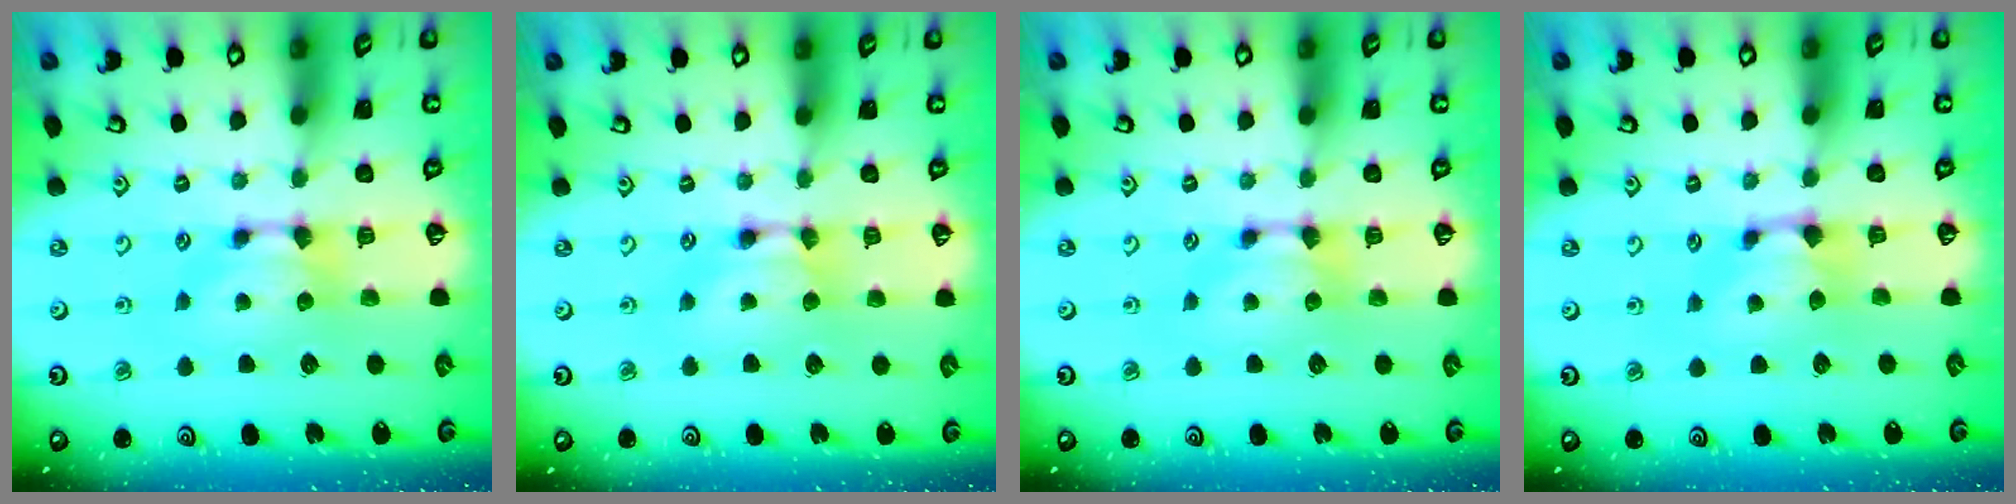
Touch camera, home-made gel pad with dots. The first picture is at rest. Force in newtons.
{"total": 1.5, "press": 1.5, "slide": 0.2}
{"total": 0.0}
{"total": 0.9, "press": 0.2, "slide": 0.8}